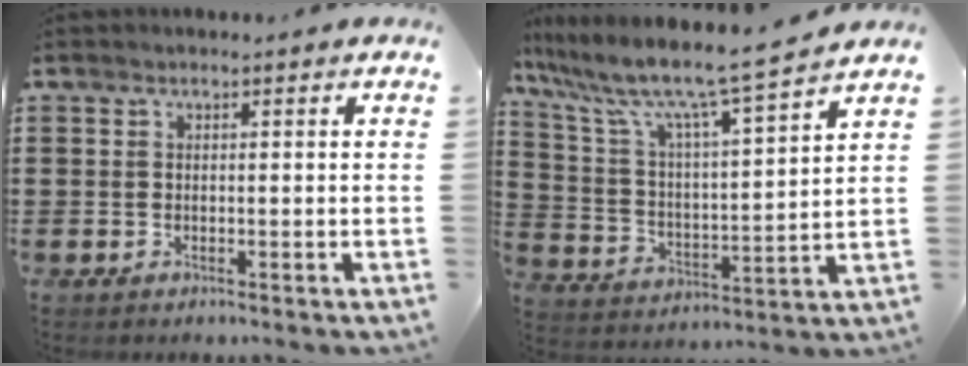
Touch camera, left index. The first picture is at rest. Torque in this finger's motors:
{"motor_torque": [1.53, -0.61, 1.05, 0.21]}